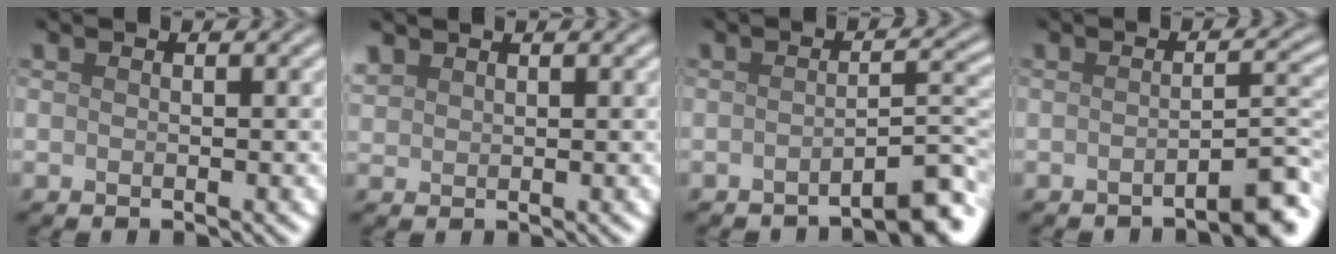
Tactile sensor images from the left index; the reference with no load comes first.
{"total": 1.2, "force": [1.1, 0.5, 0.1], "torque": [-0.007, 0.005, 0.029]}
{"total": 4.0, "force": [-2.9, 0.6, 2.8], "torque": [-0.033, 0.015, -0.045]}
{"total": 3.3, "force": [-2.1, 0.4, 2.4], "torque": [-0.029, 0.012, -0.039]}